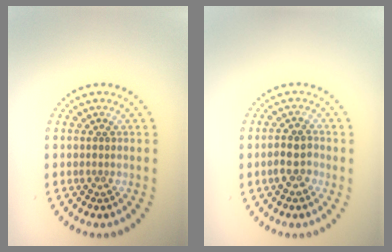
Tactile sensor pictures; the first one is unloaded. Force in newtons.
{"total": 2.3, "press": 2.2, "slide": 0.7}